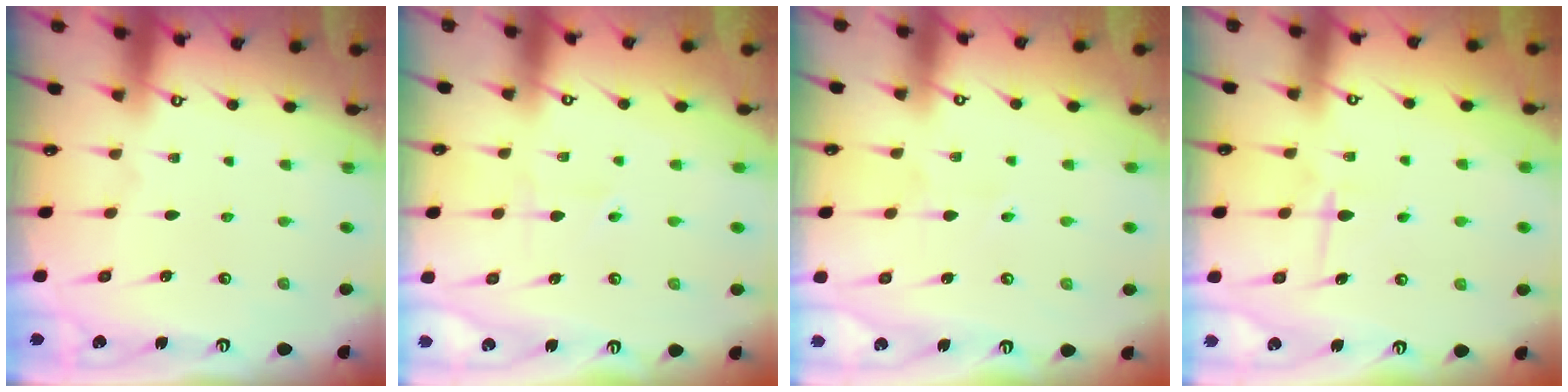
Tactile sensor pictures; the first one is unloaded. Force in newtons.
{"total": 1.6, "press": 1.5, "slide": 0.5}
{"total": 2.6, "press": 2.6, "slide": 0.3}
{"total": 6.1, "press": 6.1, "slide": 0.8}